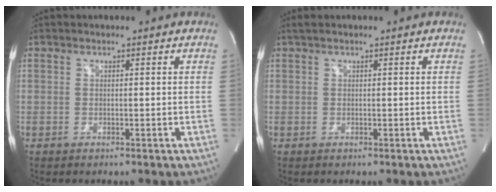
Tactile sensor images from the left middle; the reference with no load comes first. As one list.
[{"total": 1.1, "force": [0.8, 0.2, 0.6], "torque": [-0.018, 0.018, 0.018]}]